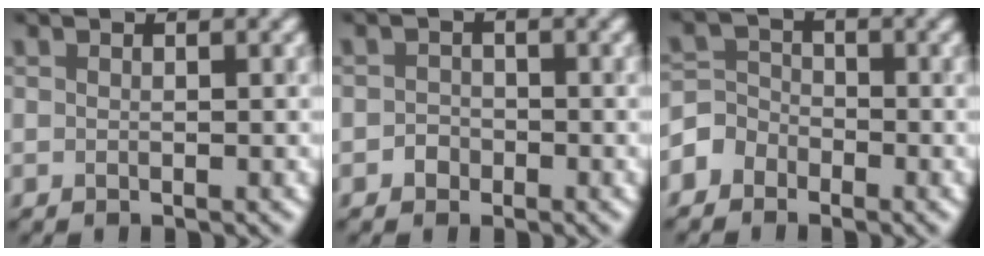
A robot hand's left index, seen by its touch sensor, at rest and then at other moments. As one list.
[{"total": 1.1, "force": [-0.5, 1.0, 0.2], "torque": [0.003, 0.005, -0.012]}, {"total": 2.6, "force": [-1.7, 2.0, 0.2], "torque": [0.002, 0.010, -0.046]}]